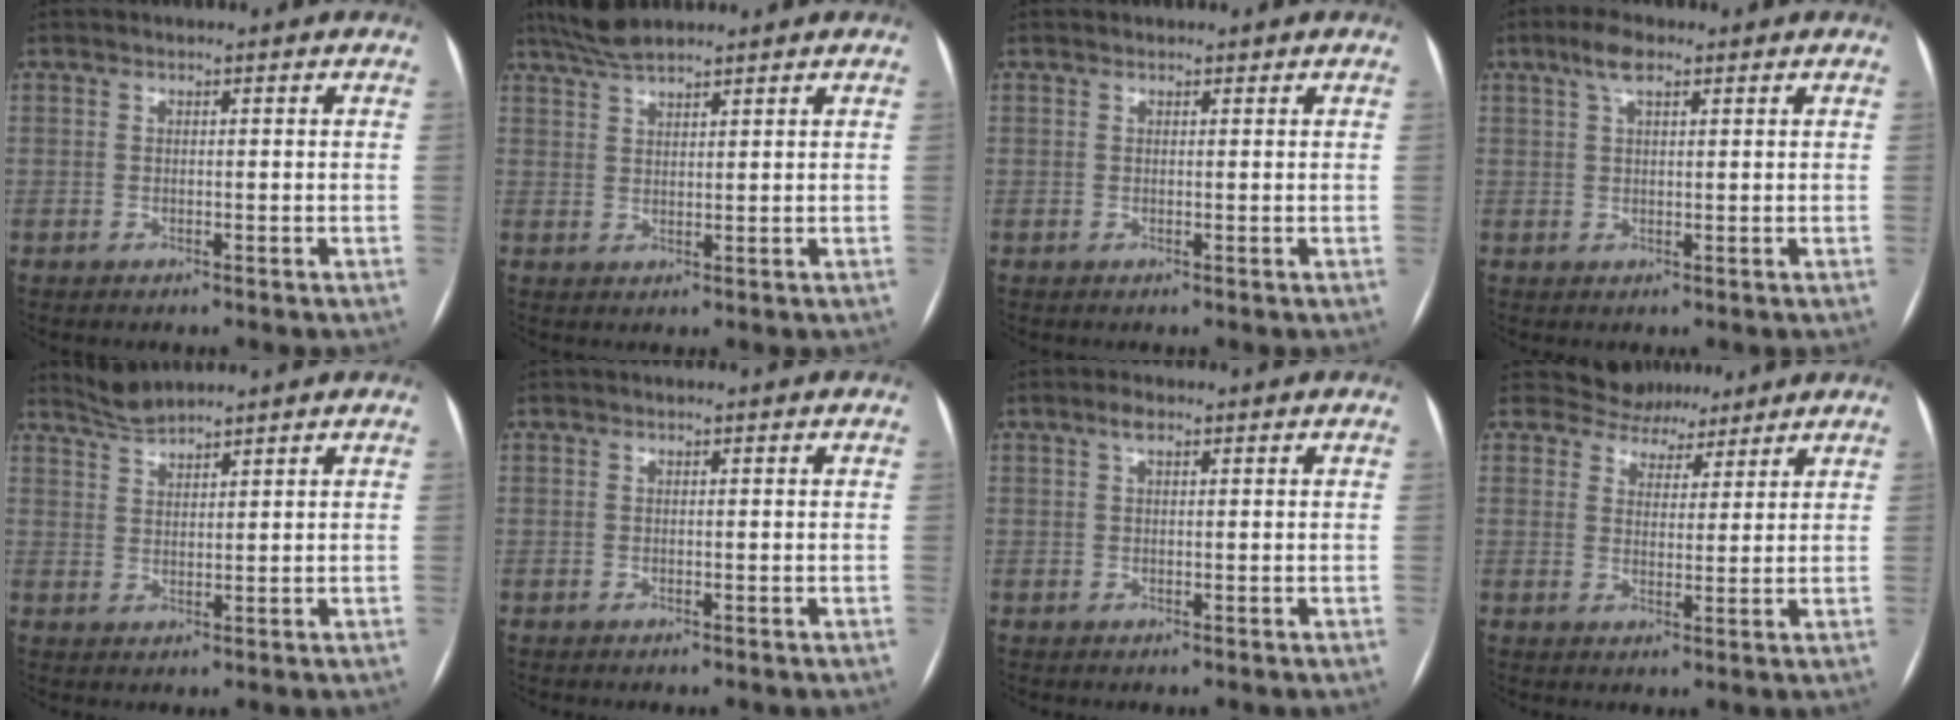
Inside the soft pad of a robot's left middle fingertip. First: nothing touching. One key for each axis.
{"total": 4.9, "fx": 4.3, "fy": 0.6, "fz": 2.2, "tx": -0.050, "ty": 0.019, "tz": 0.086}
{"total": 0.6, "fx": 0.5, "fy": 0.4, "fz": 0.0, "tx": -0.003, "ty": 0.008, "tz": 0.009}
{"total": 3.7, "fx": 2.2, "fy": 1.1, "fz": 2.7, "tx": -0.059, "ty": 0.013, "tz": 0.044}
{"total": 3.2, "fx": 3.2, "fy": -0.2, "fz": 0.1, "tx": -0.008, "ty": 0.007, "tz": 0.068}
{"total": 0.0}
{"total": 1.6, "fx": 0.9, "fy": 0.6, "fz": 1.2, "tx": -0.023, "ty": 0.010, "tz": 0.015}
{"total": 6.4, "fx": 5.7, "fy": 2.8, "fz": -0.2, "tx": 0.005, "ty": 0.010, "tz": 0.080}